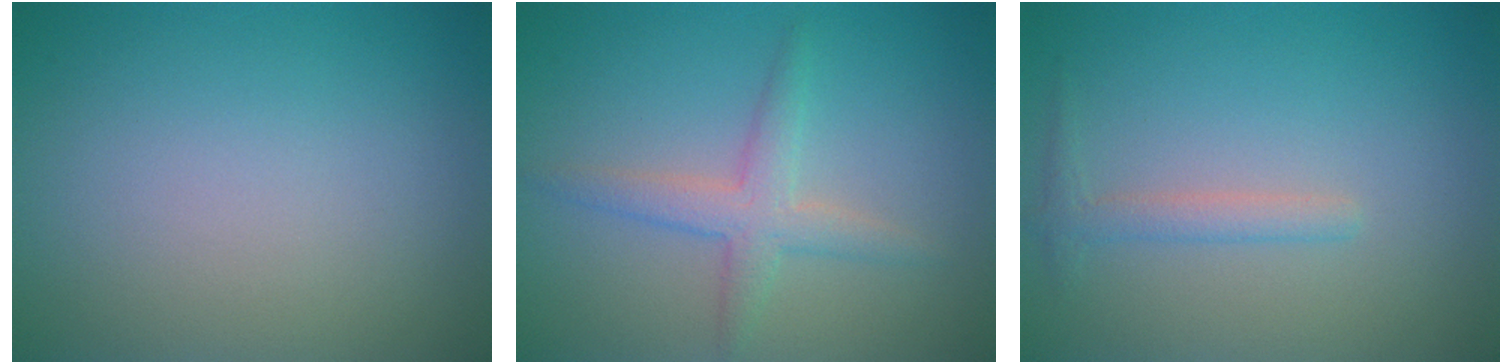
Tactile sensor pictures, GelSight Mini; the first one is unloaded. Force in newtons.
{"total": 2.7, "press": 2.7, "slide": 0.1}
{"total": 1.4, "press": 1.4, "slide": 0.1}